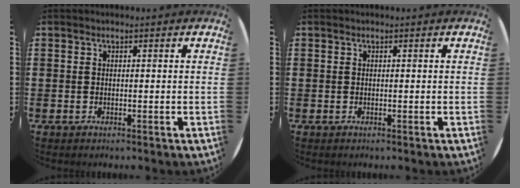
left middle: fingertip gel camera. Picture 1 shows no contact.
{"total": 0.0}